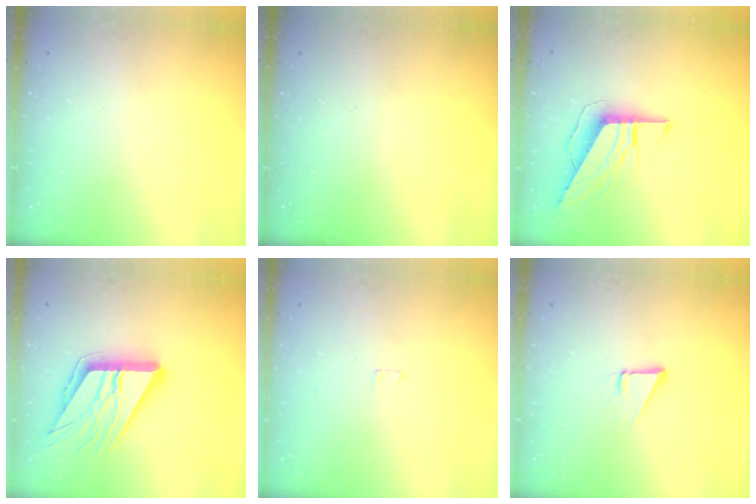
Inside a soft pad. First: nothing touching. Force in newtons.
{"total": 0.0}
{"total": 9.4, "press": 9.4, "slide": 0.6}
{"total": 19.1, "press": 19.0, "slide": 2.2}
{"total": 1.8, "press": 1.8, "slide": 0.1}
{"total": 1.9, "press": 1.9, "slide": 0.0}